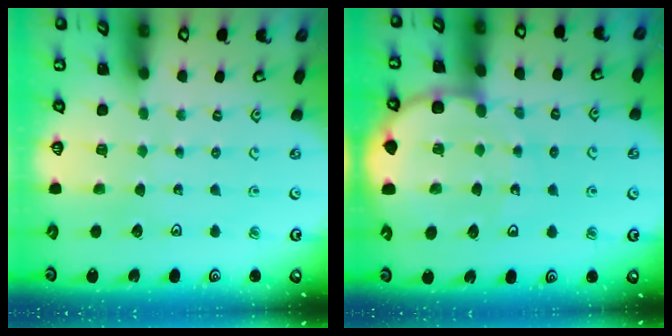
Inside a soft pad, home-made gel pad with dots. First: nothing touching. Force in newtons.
{"total": 9.3, "press": 9.3, "slide": 1.1}